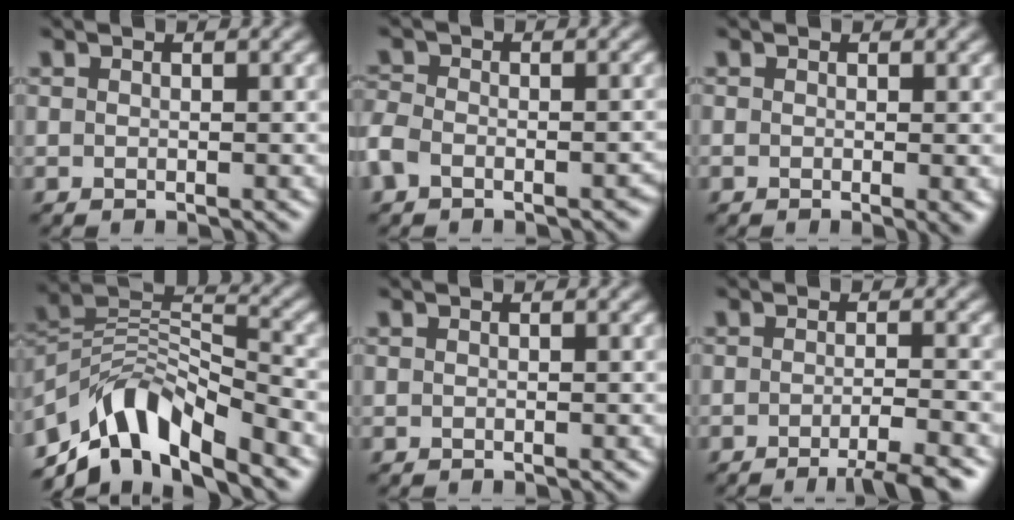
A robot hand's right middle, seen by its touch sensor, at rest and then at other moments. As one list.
[{"total": 3.5, "force": [-2.3, 2.1, 1.5], "torque": [-0.026, 0.007, -0.047]}, {"total": 1.4, "force": [-0.4, 0.3, 1.3], "torque": [-0.016, -0.001, -0.002]}, {"total": 8.7, "force": [-6.2, 3.7, 4.8], "torque": [-0.066, 0.010, -0.120]}, {"total": 0.0}, {"total": 3.9, "force": [-2.5, 0.6, 2.9], "torque": [-0.034, 0.003, -0.038]}]